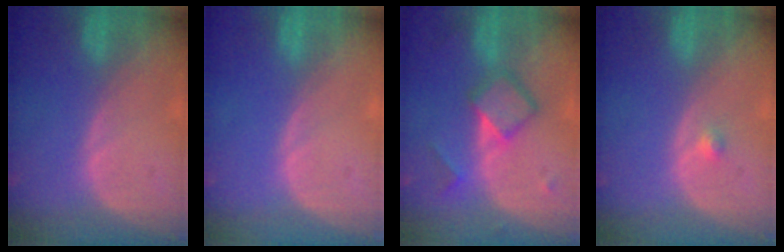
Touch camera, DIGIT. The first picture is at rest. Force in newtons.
{"total": 0.0}
{"total": 5.8, "press": 5.8, "slide": 0.1}
{"total": 1.1, "press": 0.9, "slide": 0.5}